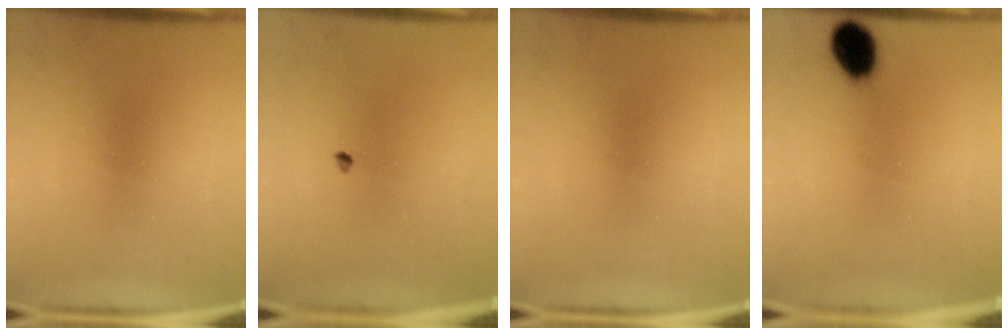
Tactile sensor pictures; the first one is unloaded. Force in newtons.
{"total": 0.7}
{"total": 0.0}
{"total": 7.0}